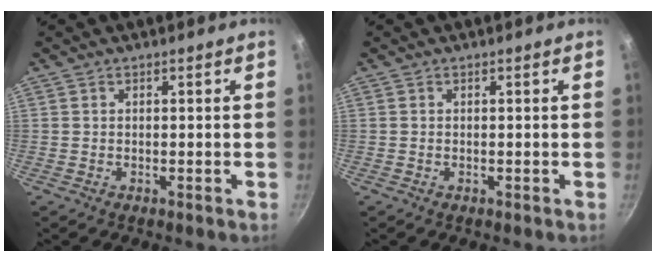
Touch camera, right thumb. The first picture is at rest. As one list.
[{"total": 0.0}]